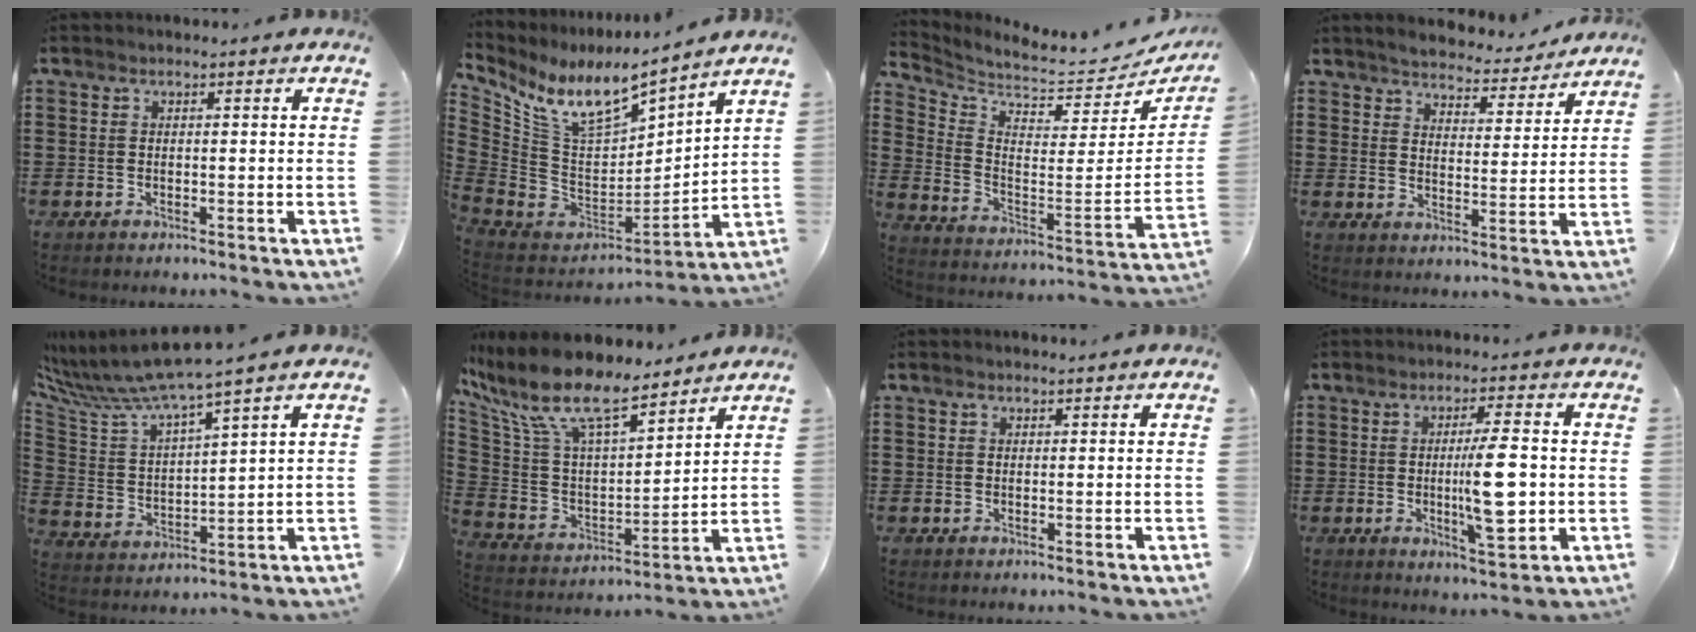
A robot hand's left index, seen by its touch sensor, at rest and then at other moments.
{"total": 10.6, "force": [7.4, 3.4, 6.7], "torque": [-0.160, -0.053, 0.131]}
{"total": 4.3, "force": [4.1, 0.0, 1.1], "torque": [-0.049, -0.057, 0.064]}
{"total": 4.2, "force": [4.2, 0.2, 0.4], "torque": [-0.031, -0.027, 0.069]}
{"total": 7.0, "force": [6.3, -0.3, 3.1], "torque": [-0.093, -0.046, 0.102]}
{"total": 11.6, "force": [8.5, 3.4, 7.2], "torque": [-0.178, -0.050, 0.146]}
{"total": 0.5, "force": [0.4, 0.3, 0.2], "torque": [-0.007, 0.001, 0.008]}
{"total": 9.3, "force": [-0.4, 2.3, 9.0], "torque": [-0.130, -0.008, -0.009]}